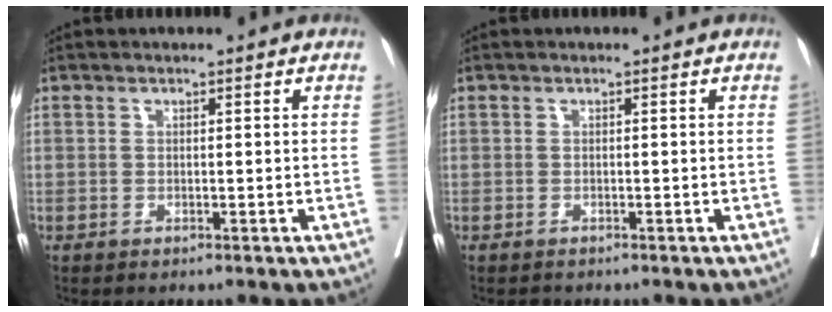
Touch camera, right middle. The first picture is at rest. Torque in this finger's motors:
{"motor_torque": [0.03, -0.03, 0.01, 0.00]}